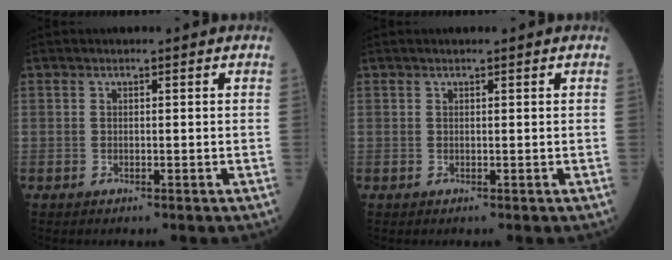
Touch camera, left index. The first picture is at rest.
{"total": 0.0}